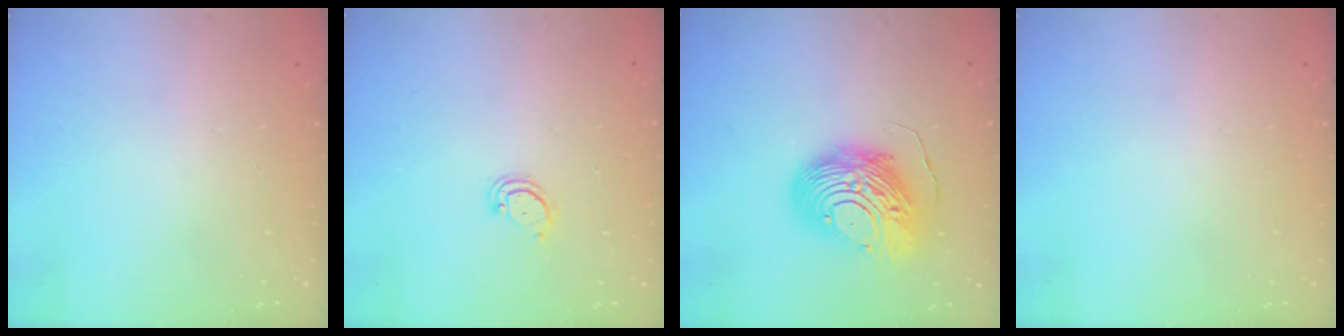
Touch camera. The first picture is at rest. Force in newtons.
{"total": 2.9, "press": 2.9, "slide": 0.2}
{"total": 13.7, "press": 13.7, "slide": 1.3}
{"total": 0.0}